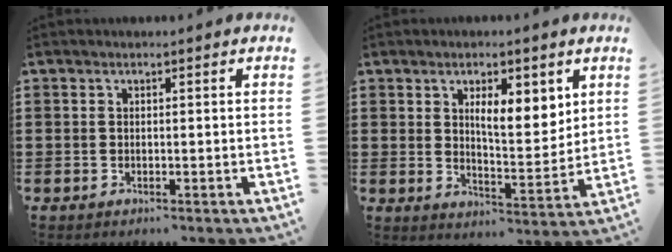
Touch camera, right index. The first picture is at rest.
{"total": 6.8, "force": [3.2, 2.7, 5.3], "torque": [-0.090, -0.008, 0.051]}